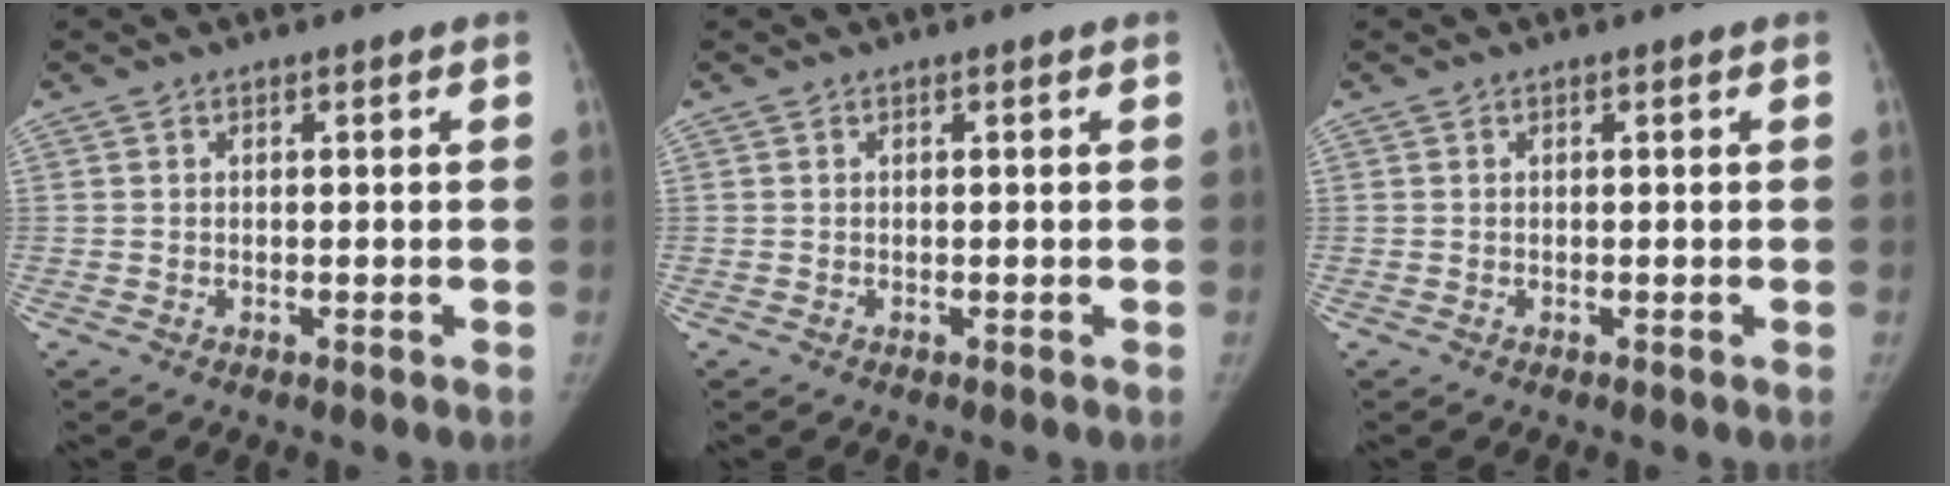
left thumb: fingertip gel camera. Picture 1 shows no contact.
{"total": 0.0}
{"total": 0.0}